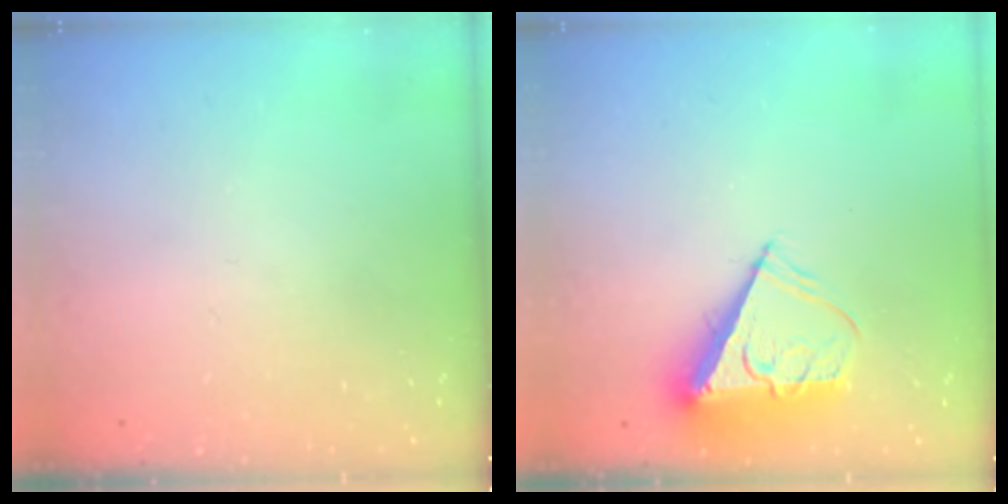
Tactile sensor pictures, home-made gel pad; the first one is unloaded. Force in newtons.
{"total": 9.4, "press": 9.4, "slide": 0.6}